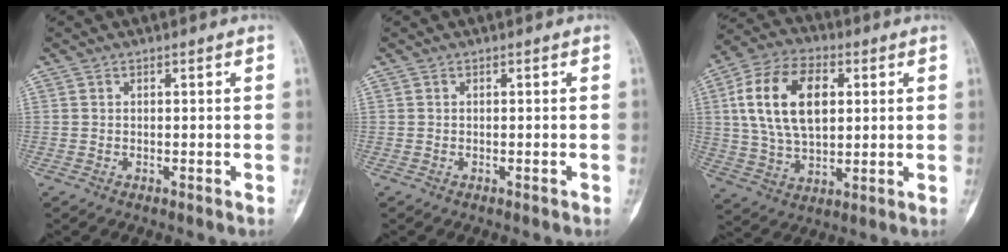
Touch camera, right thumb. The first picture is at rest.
{"total": 0.0}
{"total": 17.2, "force": [3.7, 10.5, 13.2], "torque": [-0.225, 0.006, 0.067]}